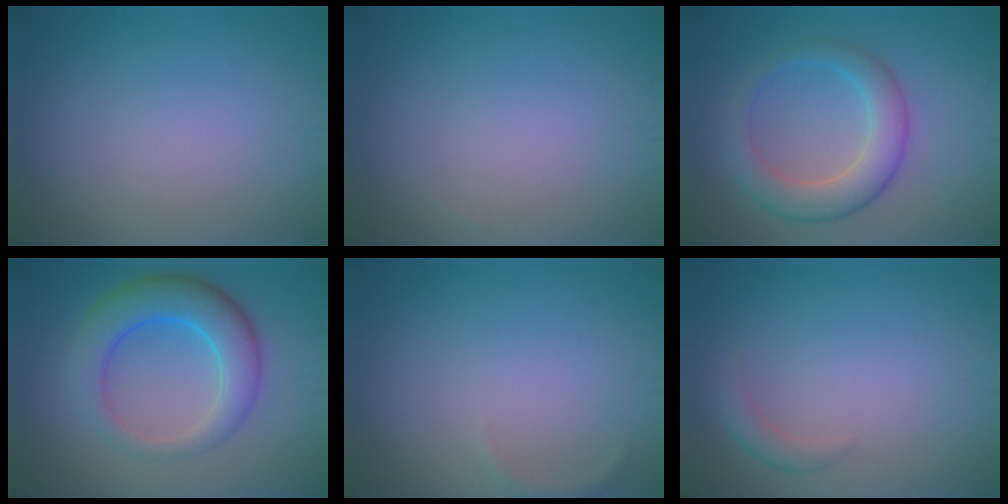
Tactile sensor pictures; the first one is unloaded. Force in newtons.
{"total": 0.0}
{"total": 5.1, "press": 5.0, "slide": 0.4}
{"total": 6.5, "press": 6.5, "slide": 0.2}
{"total": 0.6, "press": 0.6, "slide": 0.1}
{"total": 1.4, "press": 1.4, "slide": 0.1}